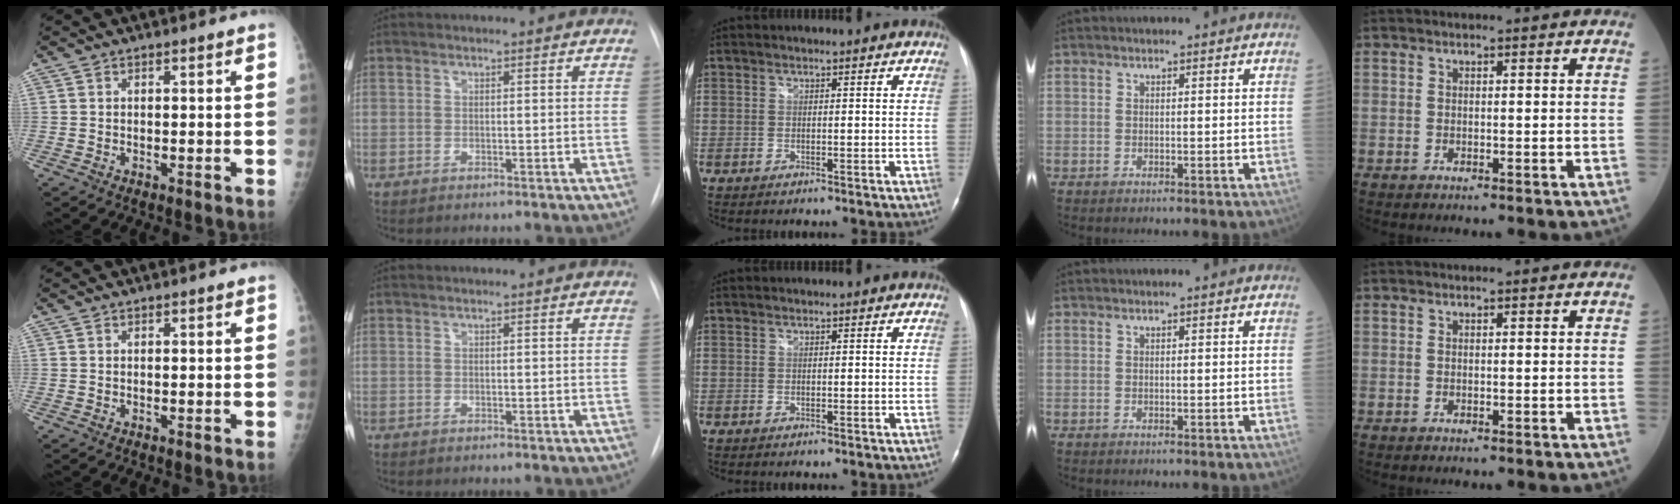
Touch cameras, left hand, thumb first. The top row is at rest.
{}